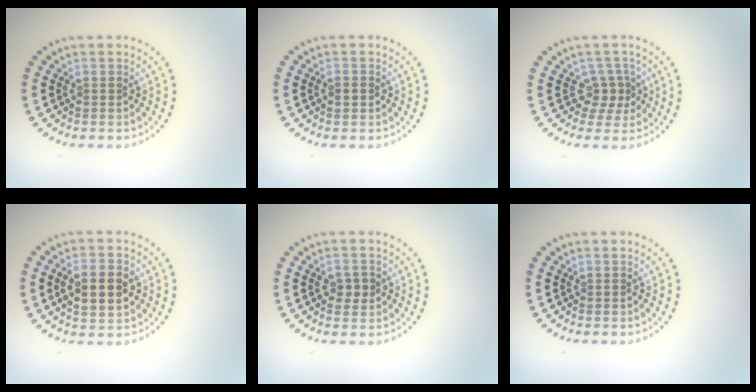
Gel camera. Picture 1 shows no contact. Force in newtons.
{"total": 1.4, "press": 1.4, "slide": 0.1}
{"total": 2.1, "press": 1.6, "slide": 1.4}
{"total": 4.7, "press": 4.7, "slide": 0.3}
{"total": 1.9, "press": 1.9, "slide": 0.3}
{"total": 0.0}